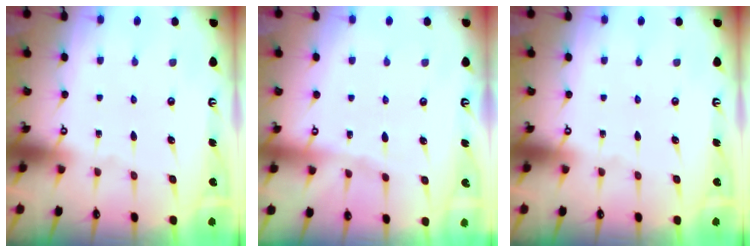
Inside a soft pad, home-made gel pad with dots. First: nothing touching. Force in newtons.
{"total": 4.0, "press": 3.9, "slide": 0.7}
{"total": 0.0}